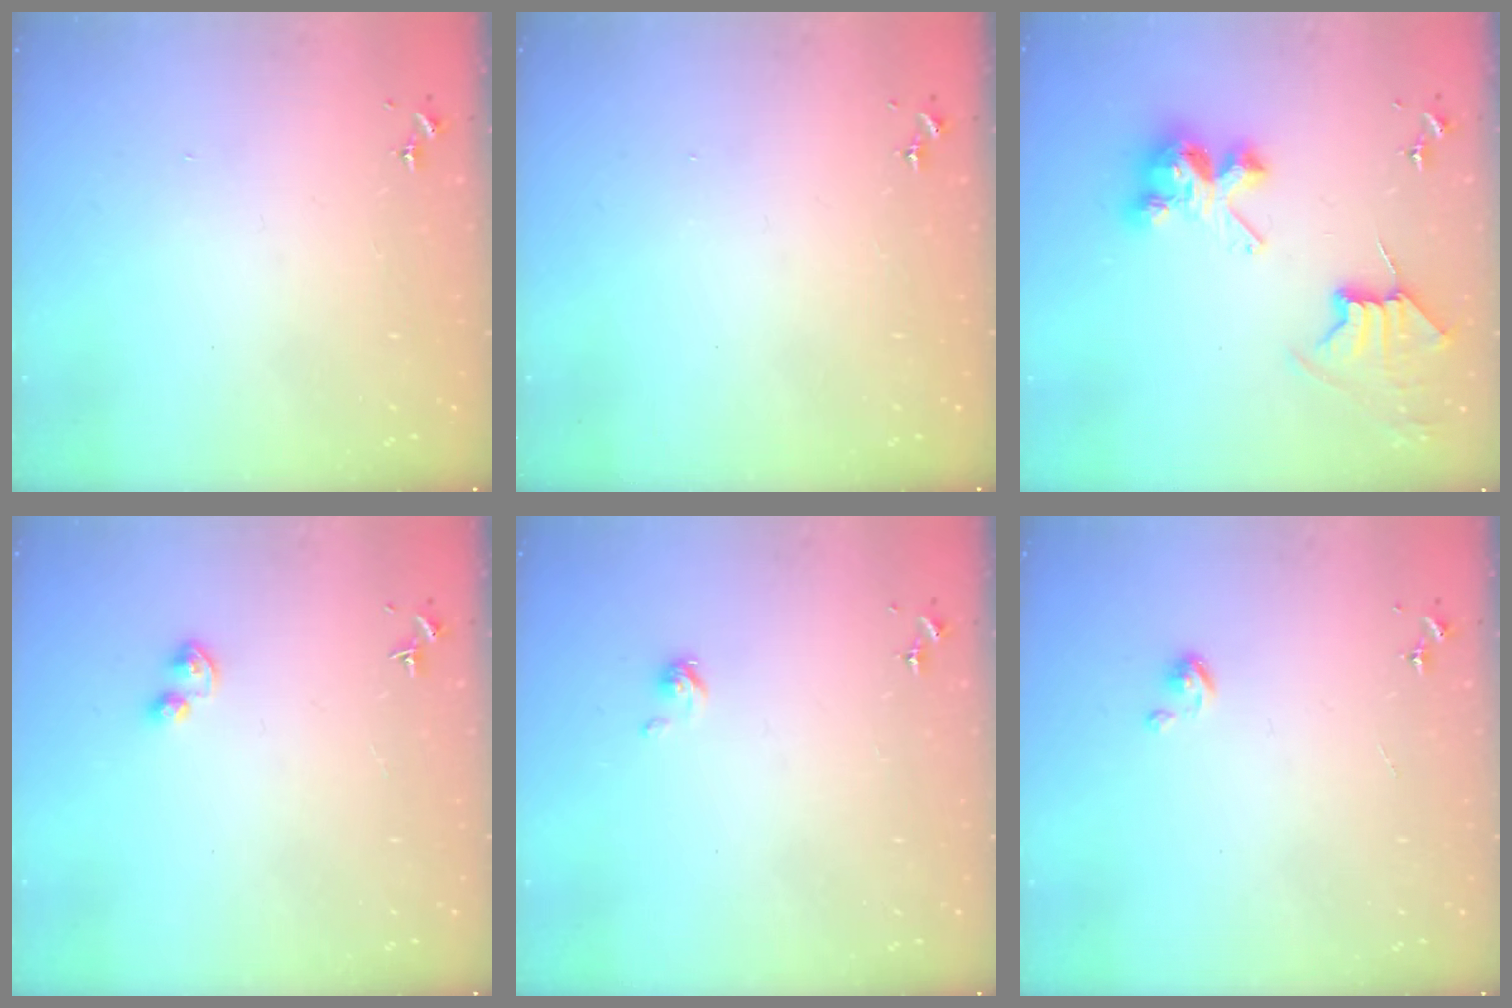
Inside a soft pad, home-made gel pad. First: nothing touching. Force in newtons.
{"total": 1.3, "press": 1.0, "slide": 0.9}
{"total": 8.5, "press": 8.5, "slide": 0.7}
{"total": 3.8, "press": 3.8, "slide": 0.6}
{"total": 2.4, "press": 2.4, "slide": 0.3}
{"total": 3.7, "press": 3.7, "slide": 0.3}